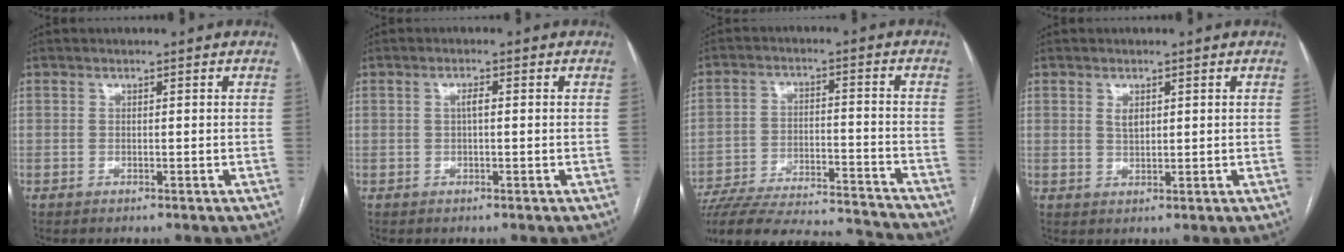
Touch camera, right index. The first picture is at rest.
{"total": 1.4, "force": [0.1, 0.3, 1.3], "torque": [-0.025, 0.004, 0.001]}
{"total": 23.8, "force": [-22.3, 2.6, 7.9], "torque": [-0.136, -0.018, -0.323]}
{"total": 1.9, "force": [0.8, 0.9, 1.4], "torque": [-0.026, -0.001, 0.017]}